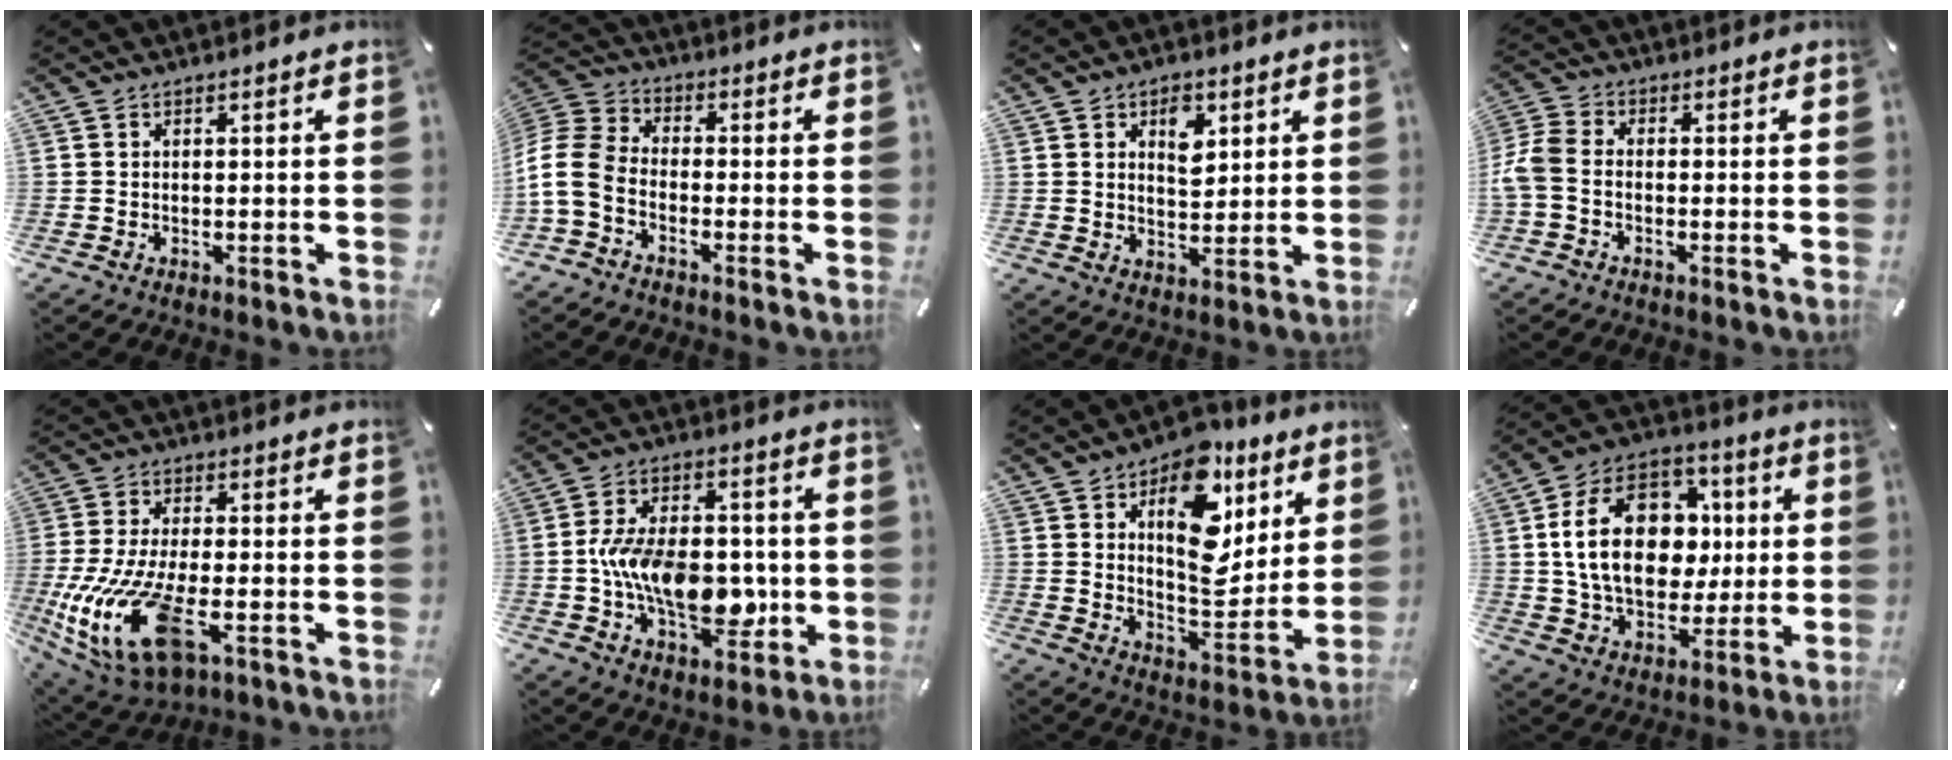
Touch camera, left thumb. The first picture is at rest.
{"total": 9.4, "force": [-4.0, 6.2, 5.7], "torque": [-0.139, 0.012, -0.077]}
{"total": 6.3, "force": [2.6, 4.3, 3.7], "torque": [-0.035, -0.008, 0.039]}
{"total": 5.5, "force": [-1.6, 3.2, 4.2], "torque": [-0.101, 0.002, -0.032]}
{"total": 18.3, "force": [-6.1, 8.1, 15.2], "torque": [-0.334, -0.003, -0.098]}
{"total": 17.5, "force": [-2.6, 10.5, 13.8], "torque": [-0.244, 0.008, -0.042]}
{"total": 17.8, "force": [8.1, 11.0, 11.3], "torque": [-0.137, -0.055, 0.140]}
{"total": 21.1, "force": [2.1, 15.5, 14.3], "torque": [-0.261, 0.010, 0.037]}